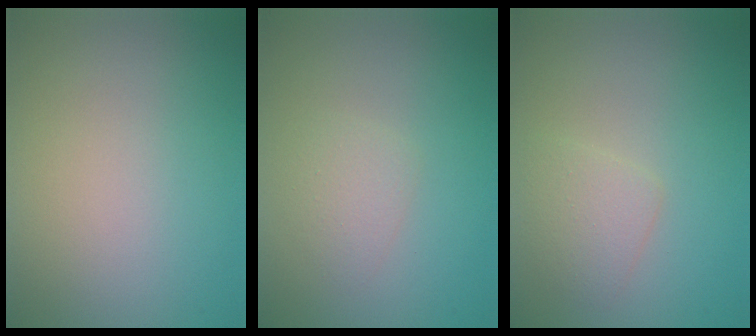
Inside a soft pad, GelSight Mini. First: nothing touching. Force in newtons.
{"total": 1.4, "press": 1.4, "slide": 0.1}
{"total": 1.9, "press": 1.9, "slide": 0.0}